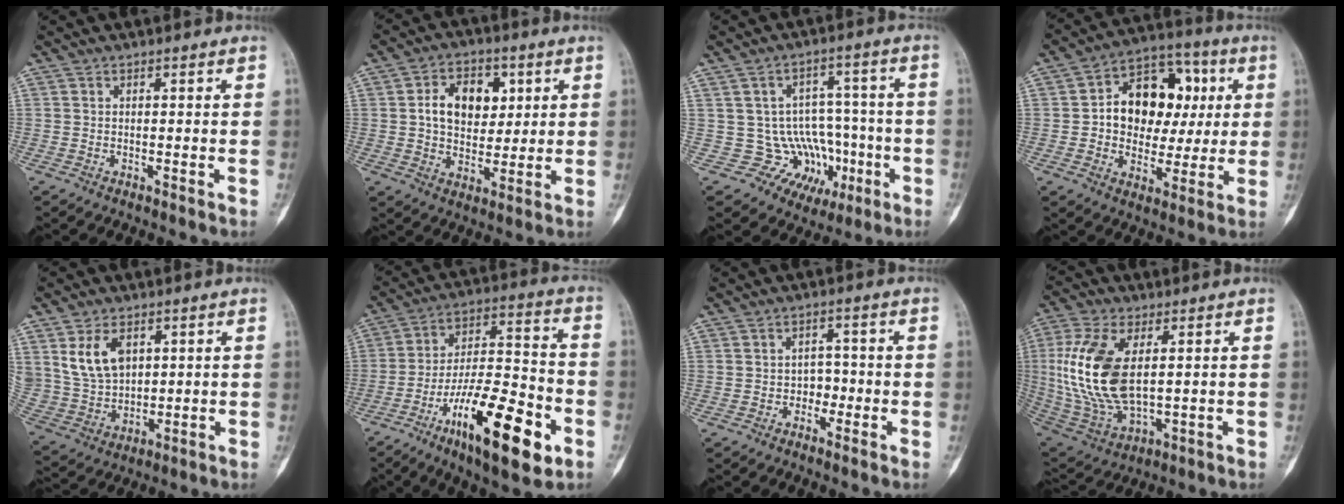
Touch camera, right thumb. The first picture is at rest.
{"total": 10.9, "force": [2.5, 7.6, 7.4], "torque": [-0.085, -0.003, 0.044]}
{"total": 12.0, "force": [-2.8, 11.1, 3.6], "torque": [0.002, 0.054, -0.025]}
{"total": 16.4, "force": [2.2, 12.2, 10.8], "torque": [-0.110, 0.022, 0.033]}
{"total": 10.2, "force": [4.0, 6.8, 6.5], "torque": [-0.109, -0.013, 0.096]}
{"total": 21.1, "force": [-9.5, 6.9, 17.5], "torque": [-0.283, 0.052, -0.152]}
{"total": 3.0, "force": [-1.0, 2.5, 1.4], "torque": [0.005, 0.013, -0.022]}
{"total": 18.1, "force": [2.5, 9.5, 15.1], "torque": [-0.324, -0.014, 0.059]}